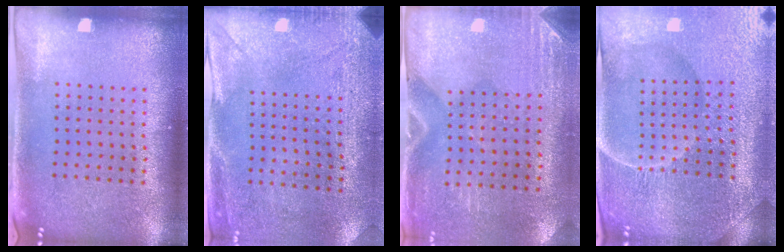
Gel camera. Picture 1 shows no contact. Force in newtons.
{"total": 3.0, "press": 2.3, "slide": 1.9}
{"total": 3.0, "press": 2.6, "slide": 1.5}
{"total": 5.0, "press": 4.8, "slide": 1.7}